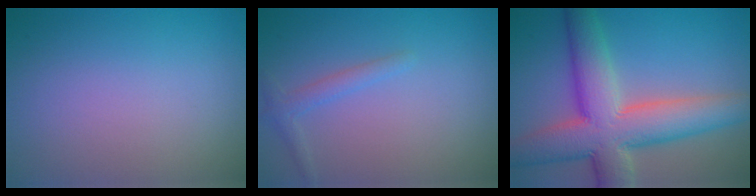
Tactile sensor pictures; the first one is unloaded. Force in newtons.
{"total": 1.4, "press": 1.4, "slide": 0.1}
{"total": 10.6, "press": 10.6, "slide": 0.7}